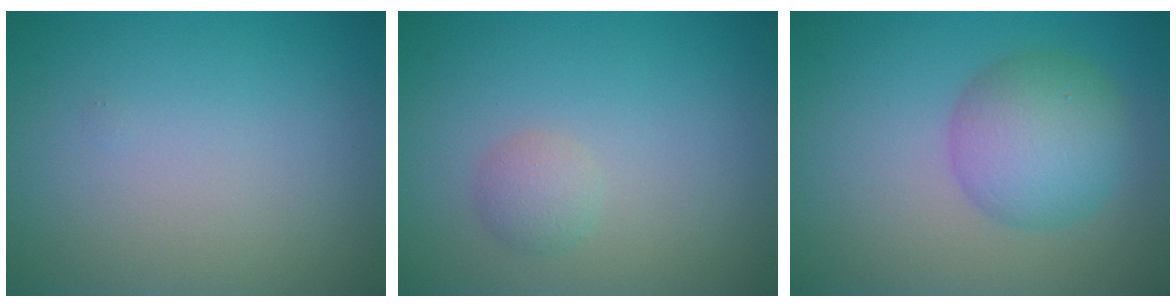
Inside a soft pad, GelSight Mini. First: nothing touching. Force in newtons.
{"total": 1.4, "press": 1.4, "slide": 0.1}
{"total": 5.2, "press": 5.2, "slide": 0.2}